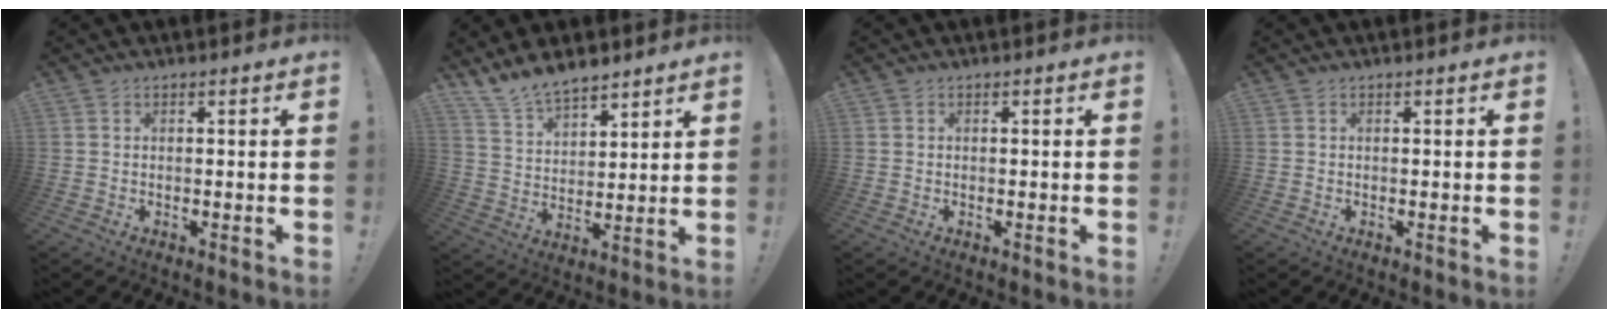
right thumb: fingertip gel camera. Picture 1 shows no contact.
{"total": 10.0, "force": [8.9, 3.9, 2.2], "torque": [-0.055, -0.068, 0.174]}
{"total": 0.0}
{"total": 0.0}